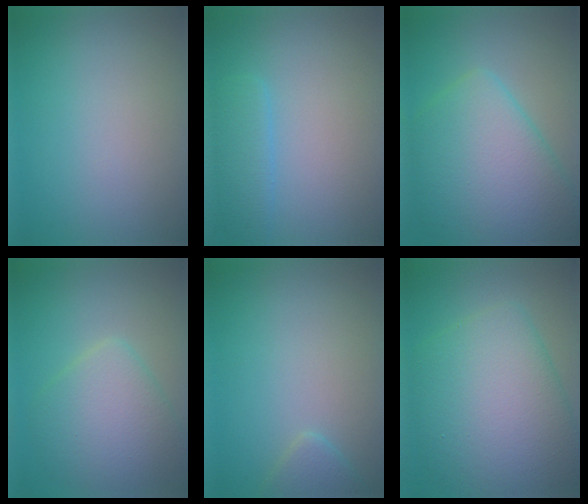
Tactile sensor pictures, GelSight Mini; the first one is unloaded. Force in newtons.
{"total": 2.5, "press": 2.5, "slide": 0.1}
{"total": 9.1, "press": 9.1, "slide": 0.1}
{"total": 5.1, "press": 5.1, "slide": 0.1}
{"total": 1.5, "press": 1.5, "slide": 0.2}
{"total": 10.3, "press": 10.3, "slide": 0.2}